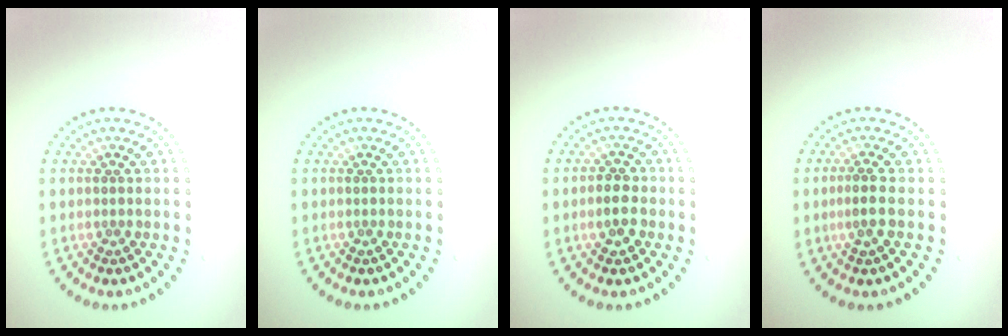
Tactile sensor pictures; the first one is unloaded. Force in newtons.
{"total": 0.0}
{"total": 2.4, "press": 2.3, "slide": 0.4}
{"total": 1.7, "press": 1.5, "slide": 0.8}